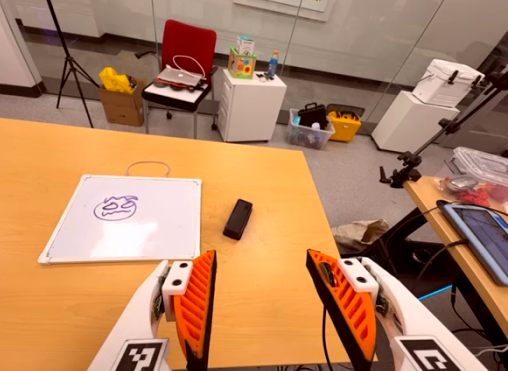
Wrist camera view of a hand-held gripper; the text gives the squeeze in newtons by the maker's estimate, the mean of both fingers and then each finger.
{"total": 0.0}